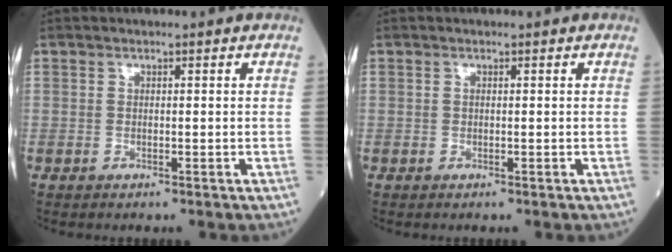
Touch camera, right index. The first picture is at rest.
{"total": 0.0}